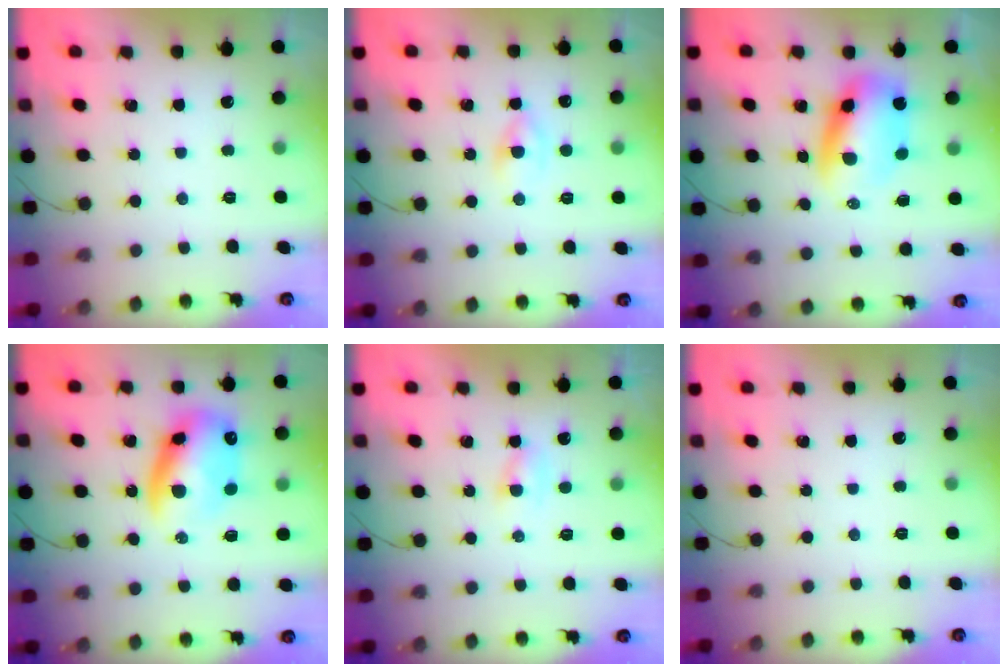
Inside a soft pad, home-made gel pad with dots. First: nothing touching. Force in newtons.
{"total": 1.8, "press": 1.5, "slide": 1.0}
{"total": 9.9, "press": 9.6, "slide": 2.7}
{"total": 11.3, "press": 11.1, "slide": 2.5}
{"total": 1.6, "press": 1.4, "slide": 0.7}
{"total": 0.0}